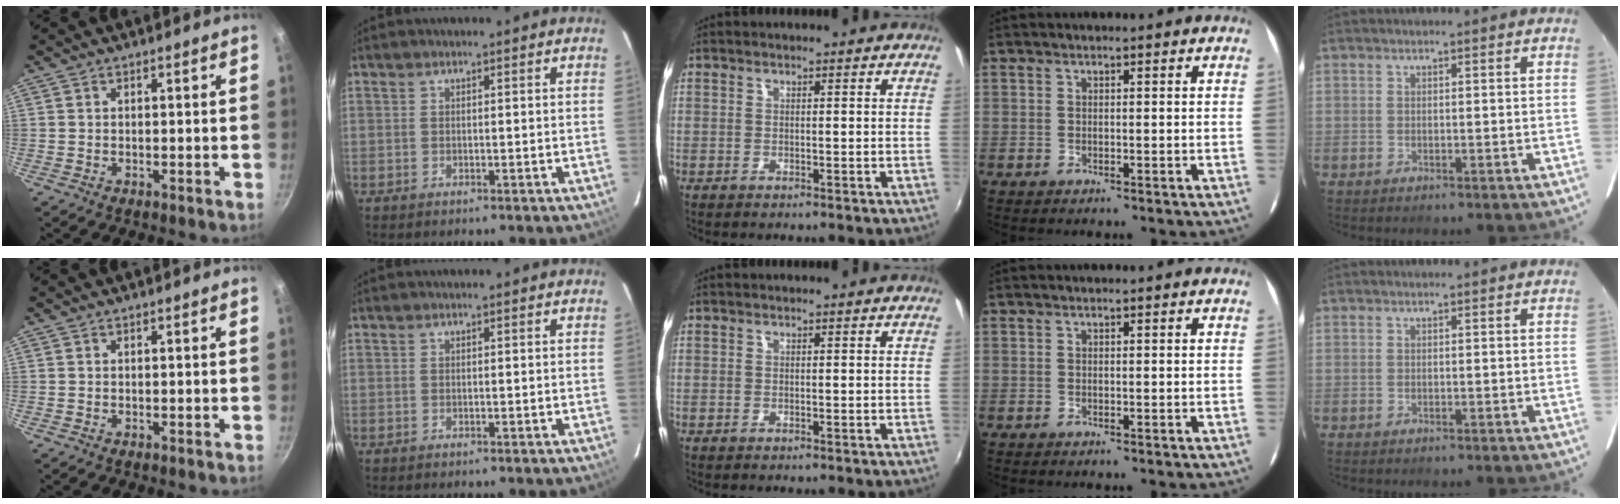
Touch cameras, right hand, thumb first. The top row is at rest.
{}